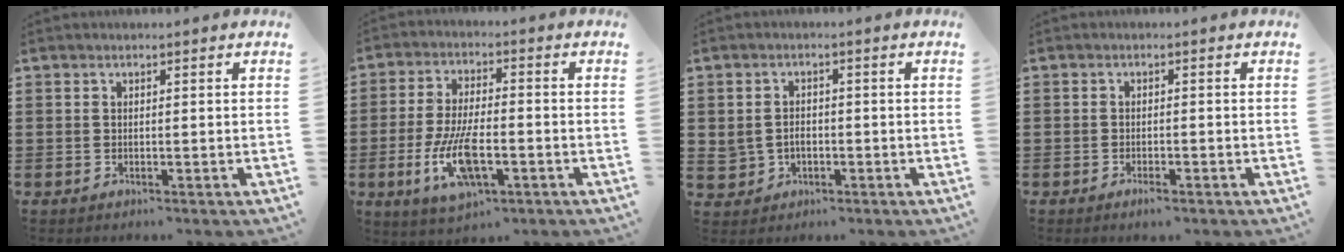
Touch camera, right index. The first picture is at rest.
{"total": 10.0, "force": [-3.2, 3.7, 8.8], "torque": [-0.194, -0.015, -0.059]}
{"total": 2.6, "force": [-0.5, 2.2, 1.2], "torque": [-0.031, 0.006, -0.012]}
{"total": 1.4, "force": [-1.0, 0.2, 1.0], "torque": [-0.020, -0.006, -0.018]}